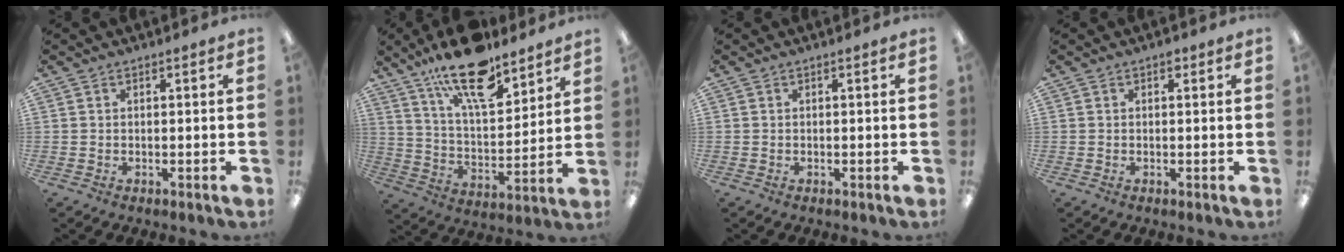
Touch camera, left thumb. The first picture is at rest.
{"total": 18.7, "force": [13.4, 7.0, 11.1], "torque": [-0.189, -0.071, 0.229]}
{"total": 0.0}
{"total": 1.0, "force": [0.6, 0.6, 0.6], "torque": [-0.004, 0.000, 0.008]}